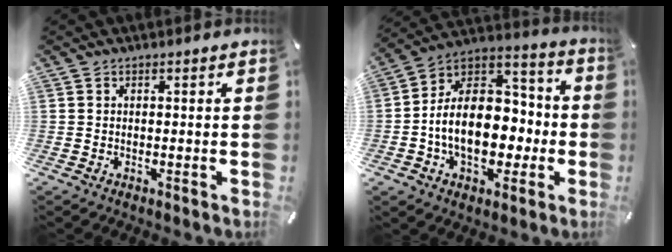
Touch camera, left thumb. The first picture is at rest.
{"total": 17.8, "force": [-3.3, 13.3, 11.5], "torque": [-0.194, 0.002, -0.054]}